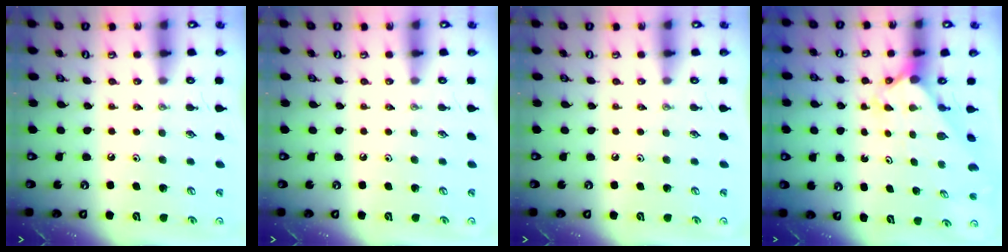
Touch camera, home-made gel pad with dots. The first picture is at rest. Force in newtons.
{"total": 0.0}
{"total": 0.0}
{"total": 2.3, "press": 2.3, "slide": 0.2}